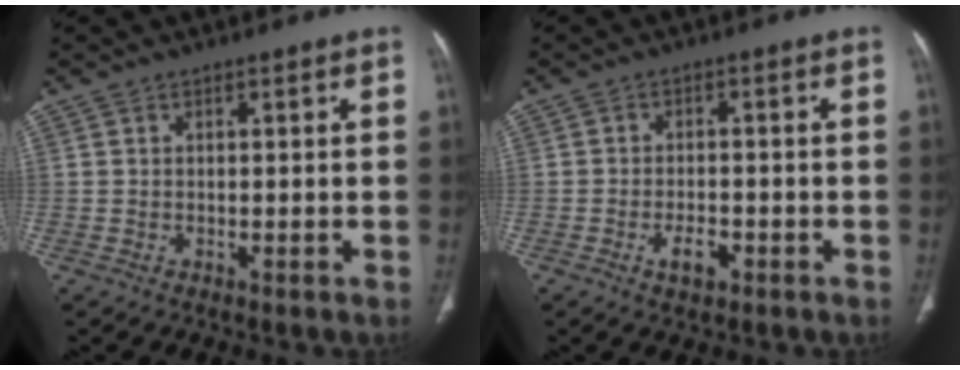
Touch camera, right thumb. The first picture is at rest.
{"total": 3.8, "force": [-1.9, 2.0, 2.7], "torque": [-0.041, 0.009, -0.029]}